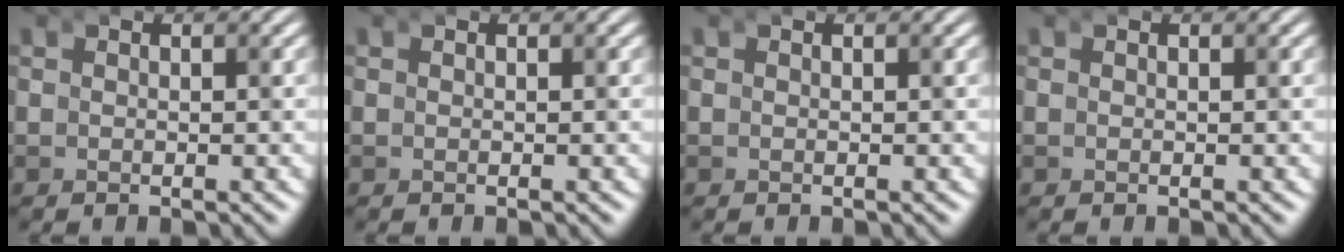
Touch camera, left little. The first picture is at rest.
{"total": 0.0}
{"total": 0.0}
{"total": 0.0}